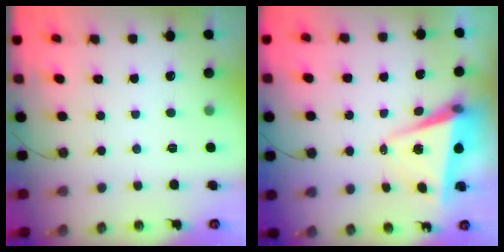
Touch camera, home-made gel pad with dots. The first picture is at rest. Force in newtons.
{"total": 5.9, "press": 4.7, "slide": 3.6}